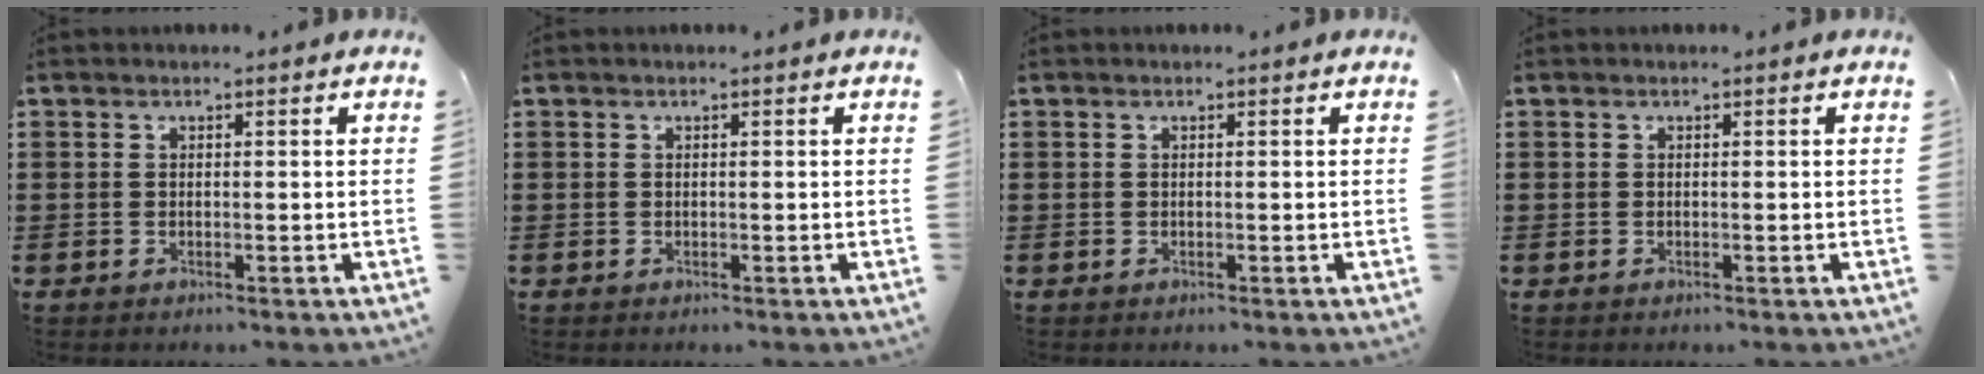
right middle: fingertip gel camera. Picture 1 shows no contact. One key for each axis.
{"total": 0.0}
{"total": 0.0}
{"total": 0.0}